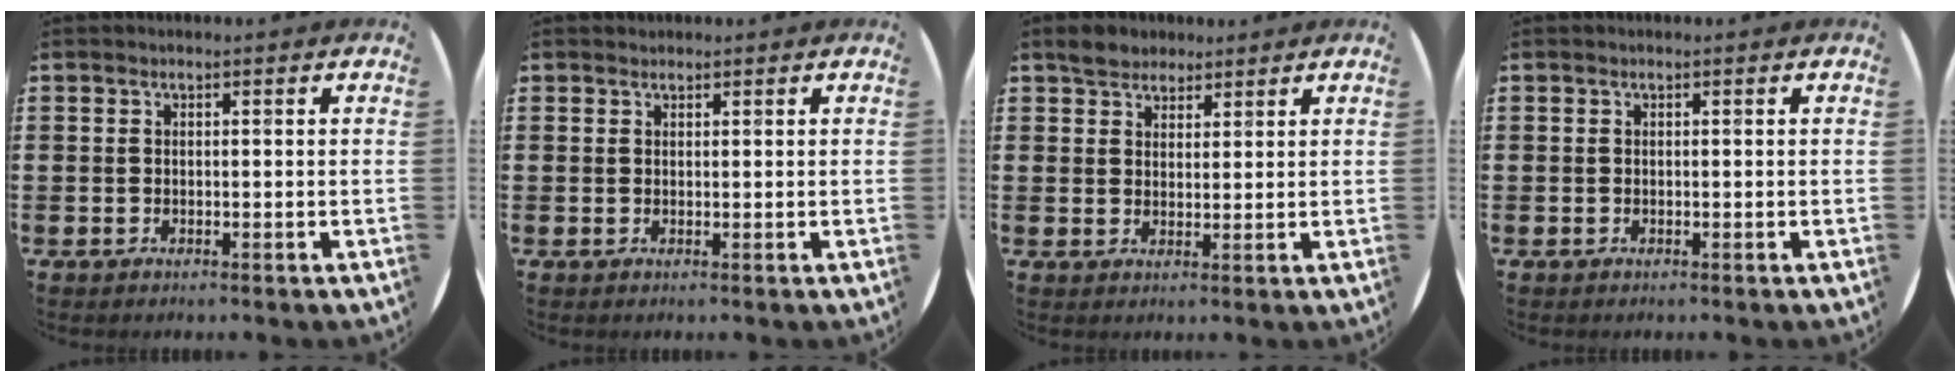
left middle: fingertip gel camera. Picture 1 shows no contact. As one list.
[{"total": 0.6, "force": [0.5, 0.2, -0.1], "torque": [0.002, 0.003, 0.010]}, {"total": 3.1, "force": [2.7, 1.6, 0.0], "torque": [-0.001, 0.004, 0.052]}, {"total": 0.0}]